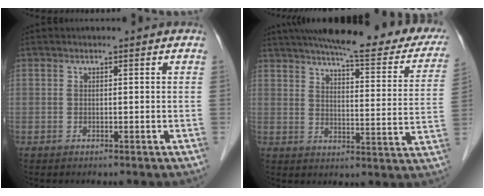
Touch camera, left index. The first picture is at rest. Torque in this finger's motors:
{"motor_torque": [1.07, -1.07, 0.19, 0.05]}